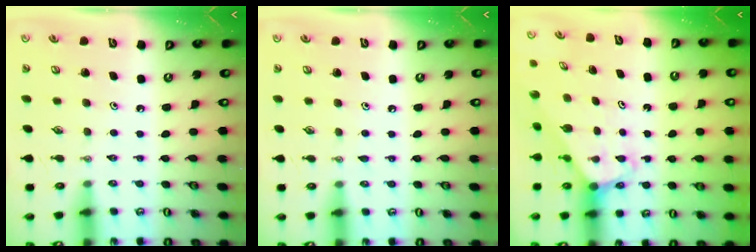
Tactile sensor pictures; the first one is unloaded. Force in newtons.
{"total": 3.3, "press": 3.3, "slide": 0.4}
{"total": 2.1, "press": 2.1, "slide": 0.1}